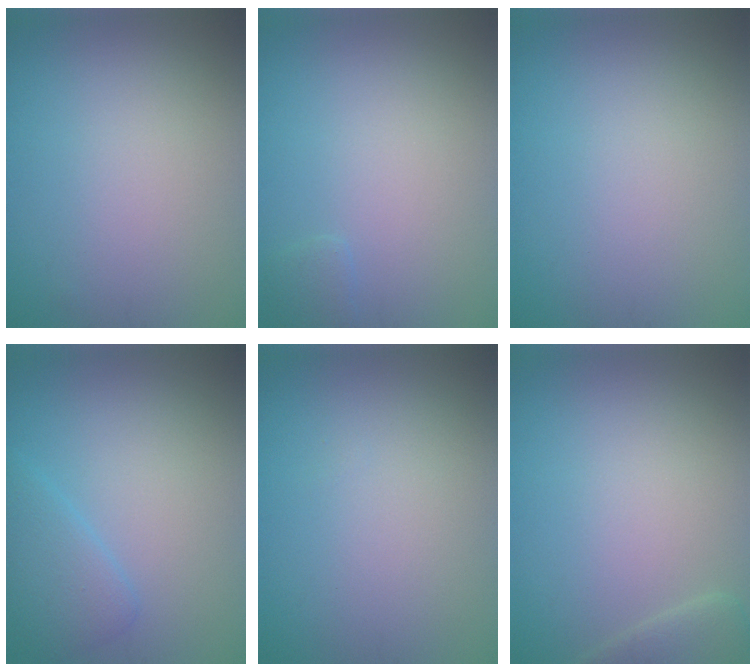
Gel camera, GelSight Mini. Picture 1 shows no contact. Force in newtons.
{"total": 0.8, "press": 0.8, "slide": 0.1}
{"total": 0.0}
{"total": 2.6, "press": 2.6, "slide": 0.1}
{"total": 0.0}
{"total": 2.2, "press": 2.2, "slide": 0.3}